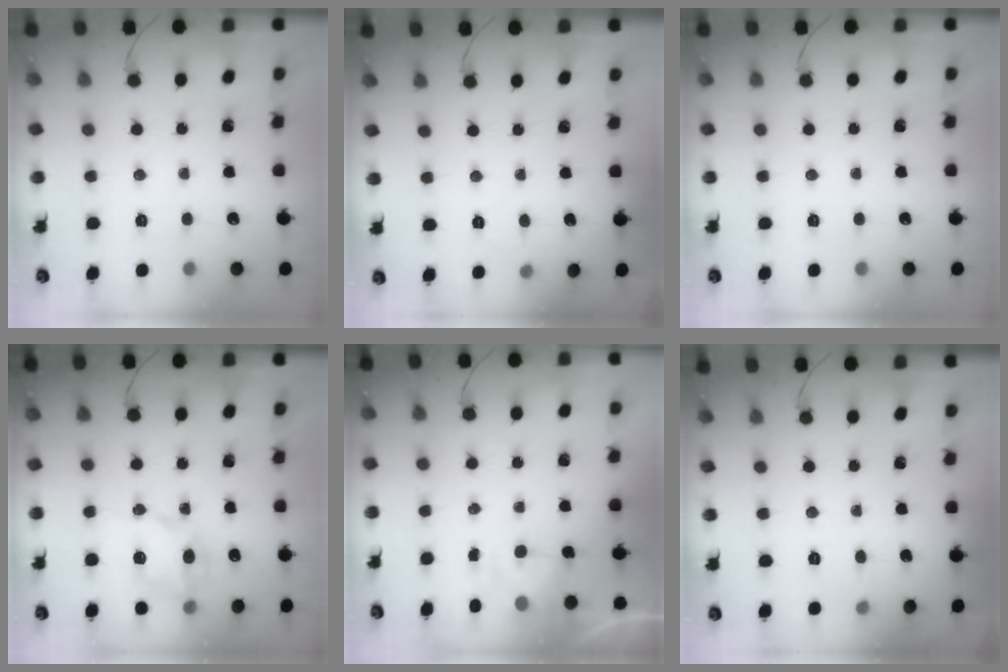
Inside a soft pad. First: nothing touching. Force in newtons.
{"total": 2.4, "press": 2.1, "slide": 1.1}
{"total": 0.0}
{"total": 9.2, "press": 9.2, "slide": 0.6}
{"total": 3.8, "press": 3.7, "slide": 1.1}
{"total": 2.6, "press": 2.3, "slide": 1.2}